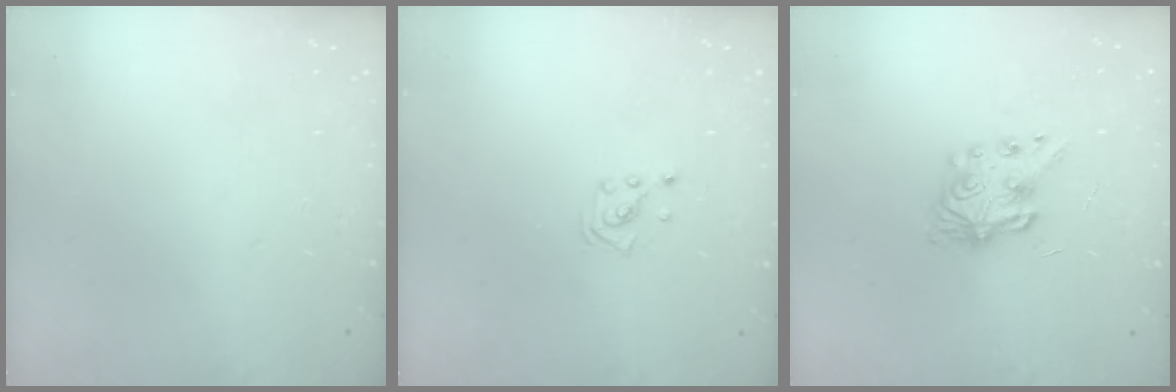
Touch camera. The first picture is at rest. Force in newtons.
{"total": 1.9, "press": 1.9, "slide": 0.1}
{"total": 8.4, "press": 8.3, "slide": 0.3}